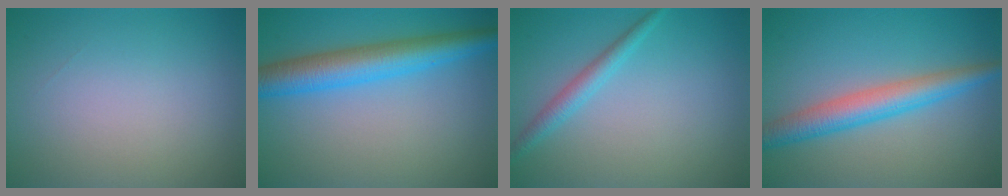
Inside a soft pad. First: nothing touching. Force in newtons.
{"total": 5.9, "press": 5.9, "slide": 0.1}
{"total": 1.9, "press": 1.9, "slide": 0.0}
{"total": 4.6, "press": 4.6, "slide": 0.0}